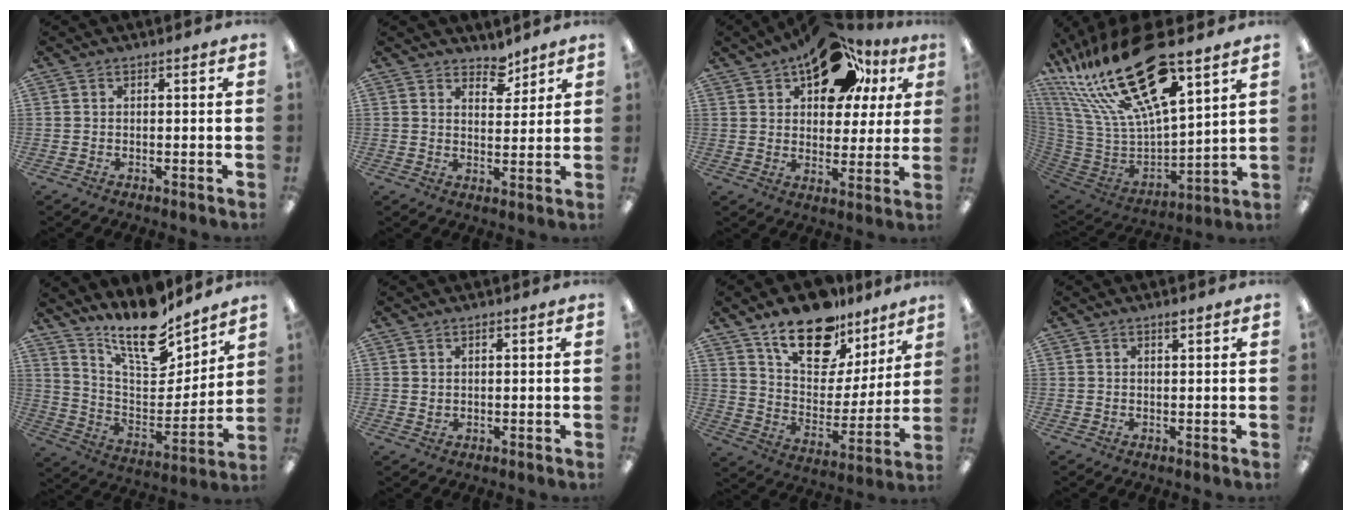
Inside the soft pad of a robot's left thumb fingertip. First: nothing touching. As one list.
[{"total": 5.1, "force": [4.3, 2.3, 1.2], "torque": [-0.003, -0.031, 0.075]}, {"total": 19.9, "force": [11.8, 10.9, 11.8], "torque": [-0.173, -0.047, 0.202]}, {"total": 29.0, "force": [20.2, 8.9, 18.9], "torque": [-0.384, -0.131, 0.343]}, {"total": 16.8, "force": [14.5, 4.8, 7.1], "torque": [-0.132, -0.116, 0.253]}, {"total": 0.8, "force": [0.6, 0.6, 0.2], "torque": [-0.006, 0.002, 0.010]}, {"total": 19.6, "force": [13.9, 10.0, 9.4], "torque": [-0.151, -0.085, 0.246]}, {"total": 1.3, "force": [1.0, 0.2, 0.8], "torque": [-0.011, -0.003, 0.015]}]